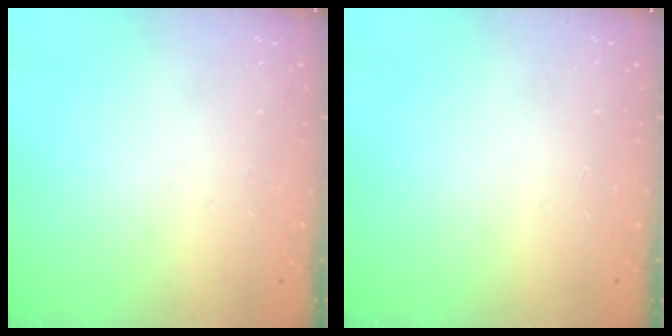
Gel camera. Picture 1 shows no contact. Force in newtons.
{"total": 0.0}